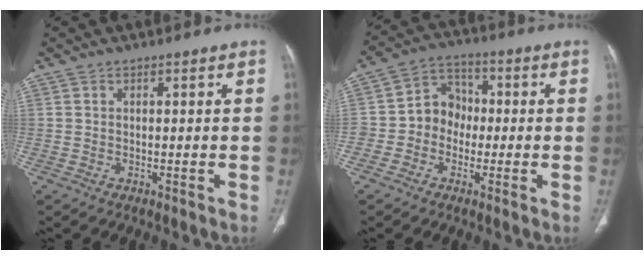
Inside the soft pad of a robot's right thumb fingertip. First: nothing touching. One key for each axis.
{"total": 8.0, "fx": -1.3, "fy": 7.0, "fz": 3.5, "tx": -0.024, "ty": 0.032, "tz": -0.038}